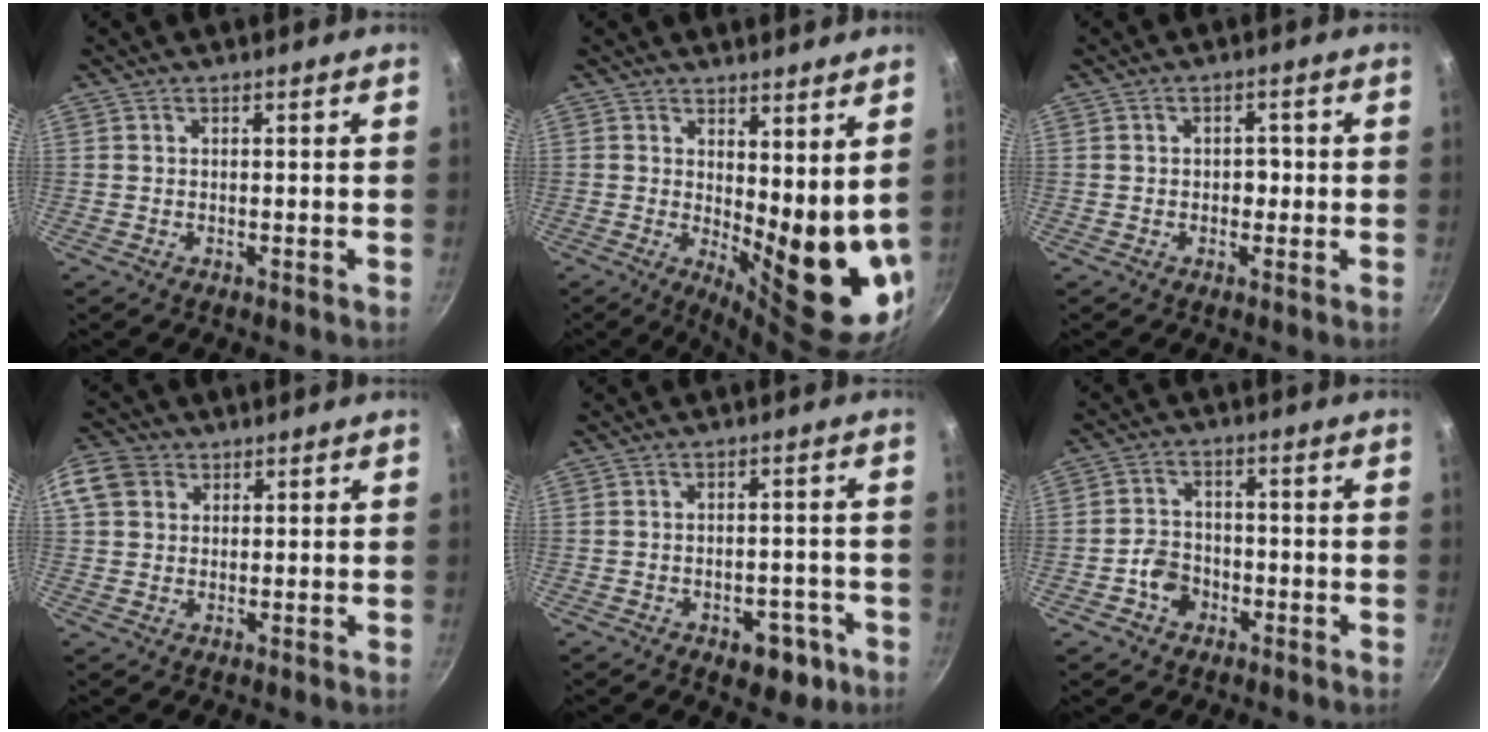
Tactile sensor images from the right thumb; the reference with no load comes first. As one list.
[{"total": 13.7, "force": [3.2, 5.3, 12.2], "torque": [-0.131, -0.052, 0.054]}, {"total": 2.5, "force": [-0.3, 1.9, 1.5], "torque": [-0.004, 0.007, -0.006]}, {"total": 9.9, "force": [3.2, 8.0, 4.8], "torque": [-0.099, 0.015, 0.049]}, {"total": 7.2, "force": [-3.4, 4.4, 4.5], "torque": [-0.028, 0.022, -0.033]}, {"total": 5.4, "force": [-2.4, 4.3, 2.2], "torque": [-0.020, 0.028, -0.046]}]